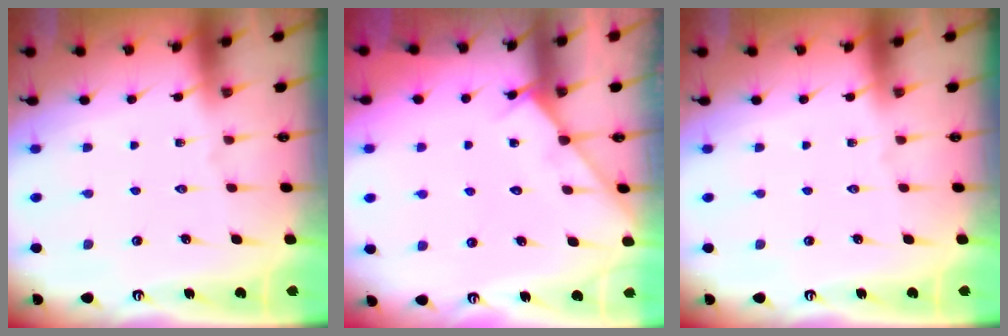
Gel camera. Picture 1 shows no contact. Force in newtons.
{"total": 5.4, "press": 5.4, "slide": 0.5}
{"total": 0.0}